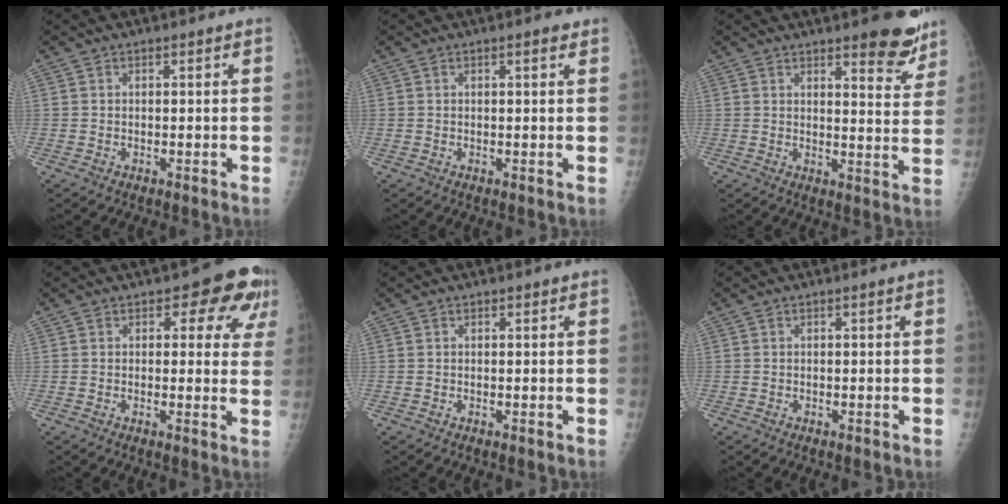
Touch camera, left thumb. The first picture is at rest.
{"total": 1.1, "force": [0.7, 0.4, 0.8], "torque": [-0.009, -0.001, 0.007]}
{"total": 9.3, "force": [6.8, 2.8, 5.7], "torque": [-0.039, -0.045, 0.084]}
{"total": 8.6, "force": [4.3, 4.7, 5.8], "torque": [-0.018, -0.012, 0.037]}
{"total": 0.0}
{"total": 0.0}